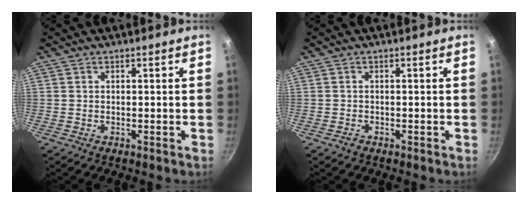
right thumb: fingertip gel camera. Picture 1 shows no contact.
{"total": 0.9, "force": [-0.7, 0.5, 0.3], "torque": [-0.010, 0.005, -0.011]}